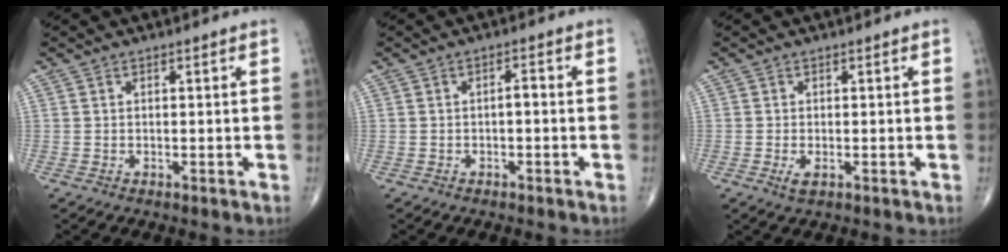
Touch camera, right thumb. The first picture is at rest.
{"total": 1.6, "force": [-0.4, 0.6, 1.4], "torque": [-0.017, 0.009, -0.010]}
{"total": 1.8, "force": [-0.6, 0.8, 1.5], "torque": [-0.033, -0.004, -0.009]}